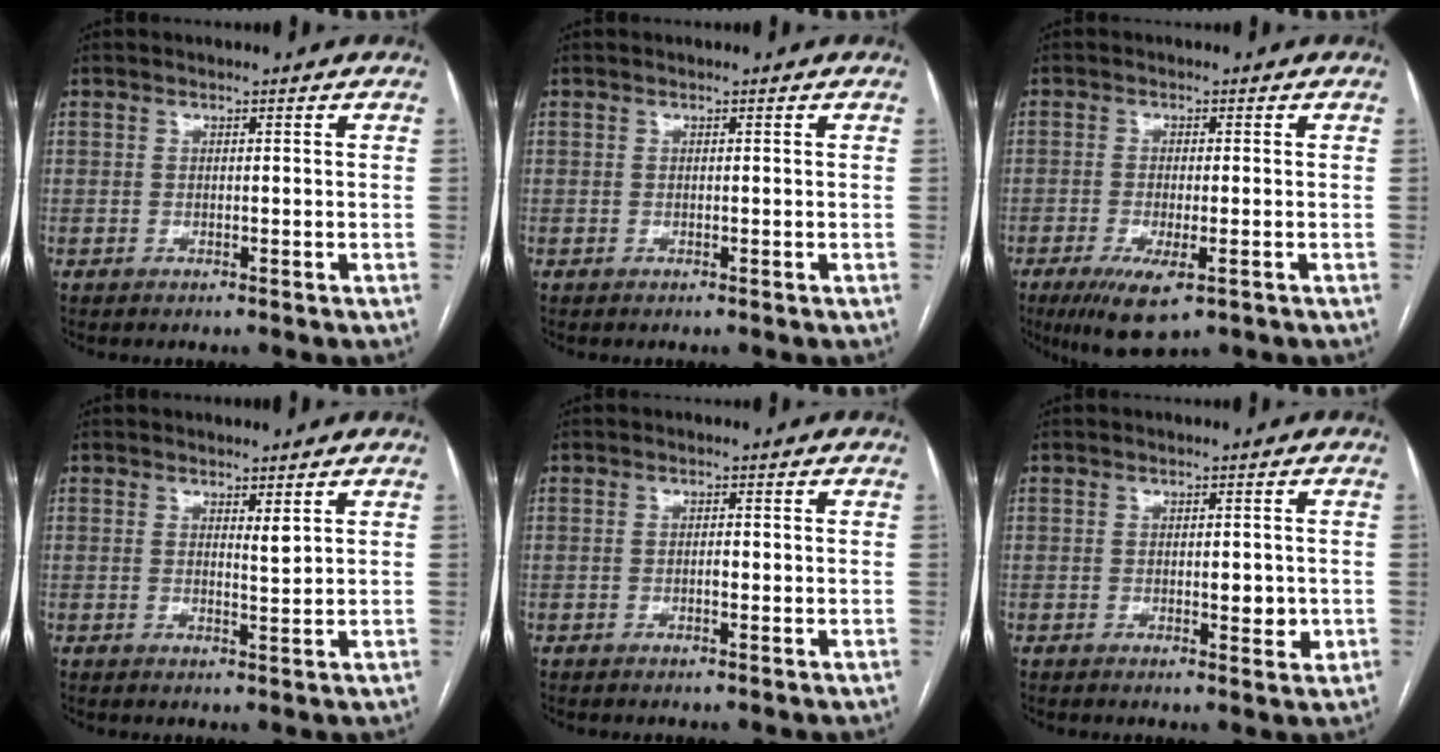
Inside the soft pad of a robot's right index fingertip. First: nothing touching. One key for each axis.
{"total": 0.0}
{"total": 6.8, "fx": -3.4, "fy": 1.9, "fz": 5.6, "tx": -0.096, "ty": -0.017, "tz": -0.050}
{"total": 1.7, "fx": 1.1, "fy": 0.1, "fz": 1.3, "tx": -0.025, "ty": -0.009, "tz": 0.021}
{"total": 1.1, "fx": -0.2, "fy": 0.4, "fz": 1.0, "tx": -0.018, "ty": 0.001, "tz": -0.004}
{"total": 3.1, "fx": -0.3, "fy": 1.5, "fz": 2.8, "tx": -0.034, "ty": -0.003, "tz": 0.000}